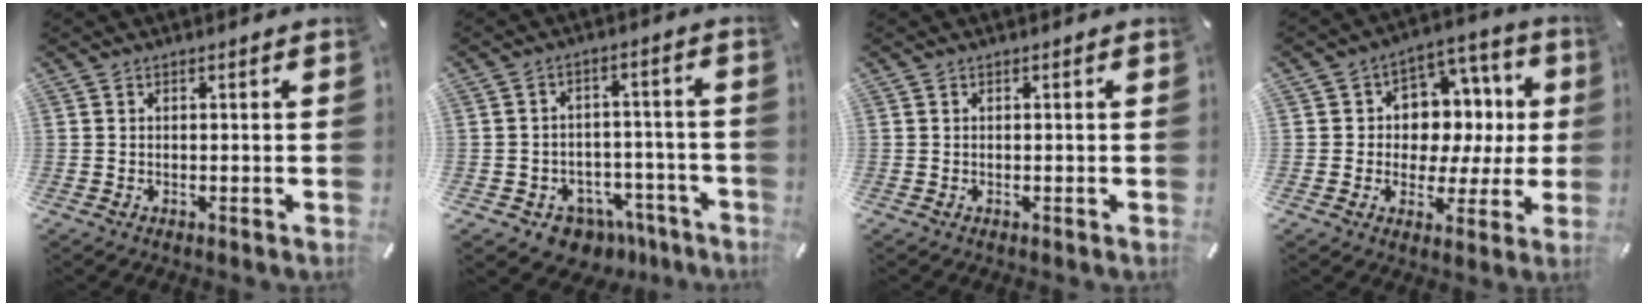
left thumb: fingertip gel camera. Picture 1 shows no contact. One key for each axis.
{"total": 6.1, "fx": -3.4, "fy": 5.0, "fz": 1.1, "tx": -0.020, "ty": 0.022, "tz": -0.056}
{"total": 0.0}
{"total": 10.6, "fx": 1.3, "fy": 9.4, "fz": 4.8, "tx": -0.055, "ty": -0.023, "tz": 0.032}